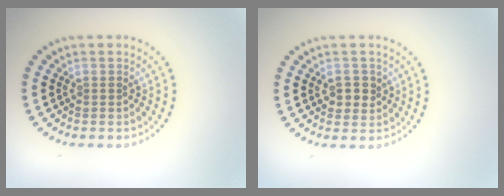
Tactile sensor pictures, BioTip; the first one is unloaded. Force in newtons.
{"total": 2.1, "press": 2.0, "slide": 0.4}